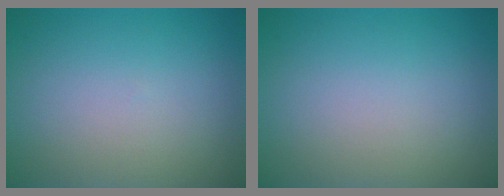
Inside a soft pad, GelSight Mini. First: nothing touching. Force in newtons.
{"total": 0.0}